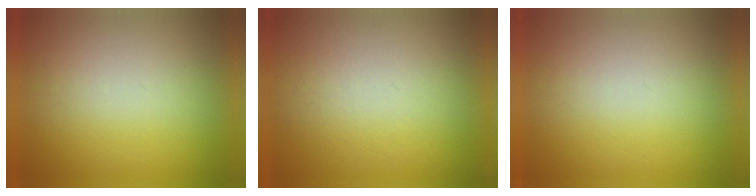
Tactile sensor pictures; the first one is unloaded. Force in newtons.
{"total": 5.8}
{"total": 0.0}